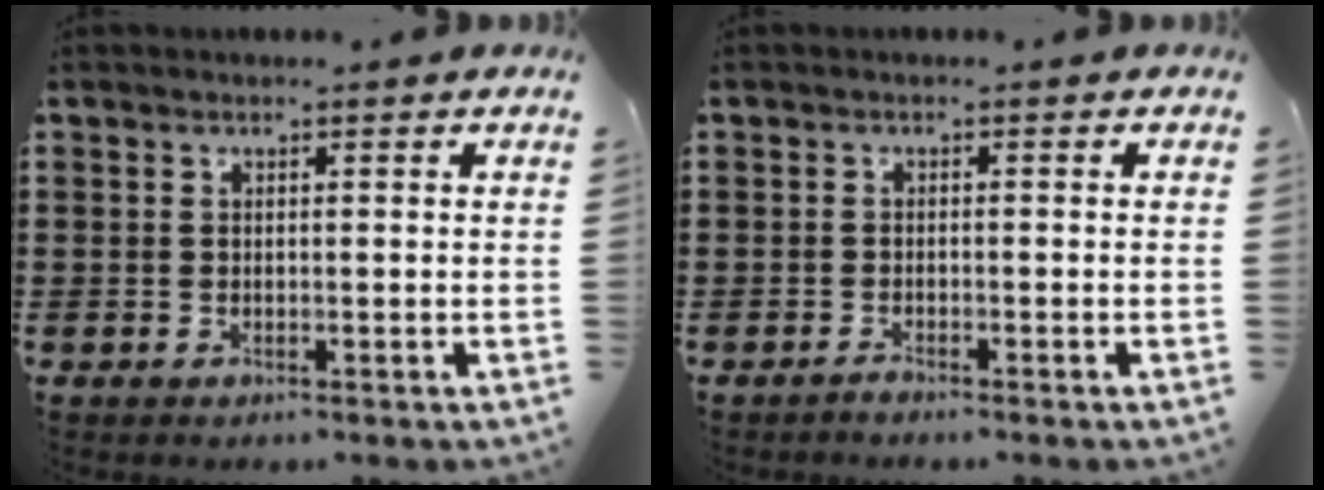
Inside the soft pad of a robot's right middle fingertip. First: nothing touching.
{"total": 0.8, "force": [-0.7, 0.0, 0.2], "torque": [-0.007, -0.003, -0.014]}